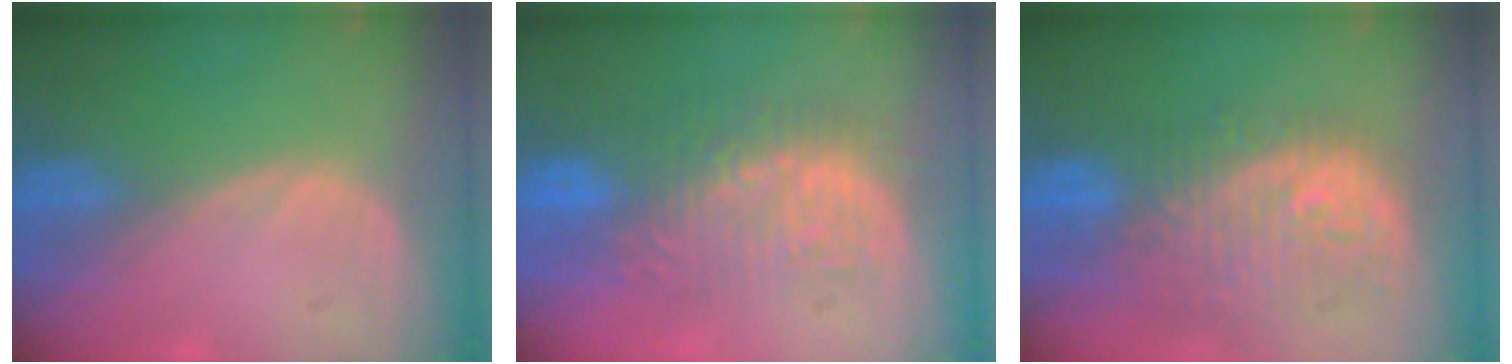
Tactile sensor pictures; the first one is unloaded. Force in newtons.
{"total": 8.9, "press": 8.8, "slide": 1.5}
{"total": 11.5, "press": 10.6, "slide": 4.5}